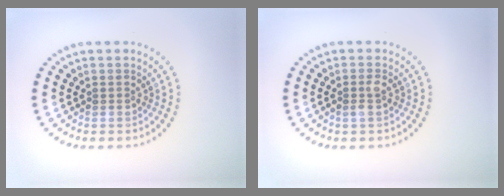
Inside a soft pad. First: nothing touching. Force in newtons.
{"total": 1.1, "press": 1.1, "slide": 0.4}